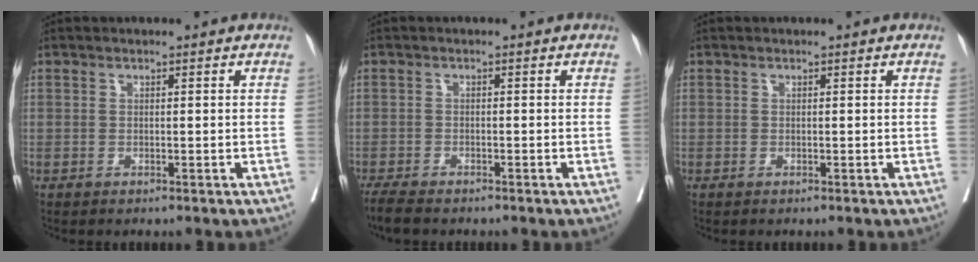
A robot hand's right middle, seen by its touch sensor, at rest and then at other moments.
{"total": 3.4, "force": [-3.0, 0.7, 1.6], "torque": [-0.030, -0.010, -0.049]}
{"total": 0.0}